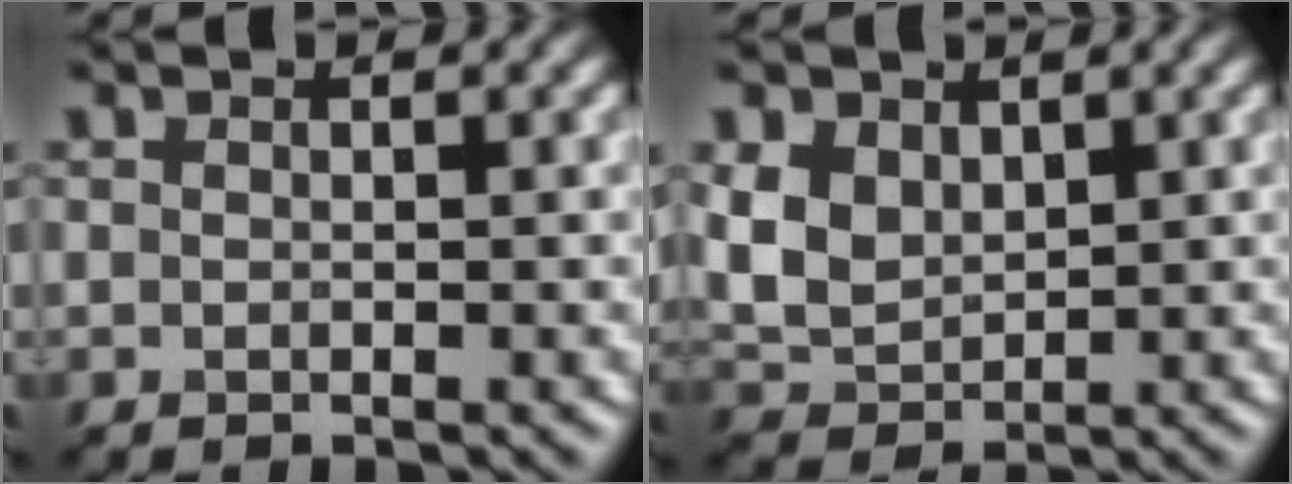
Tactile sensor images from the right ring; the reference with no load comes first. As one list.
[{"total": 4.4, "force": [1.4, 3.2, 2.7], "torque": [-0.072, -0.002, 0.028]}]